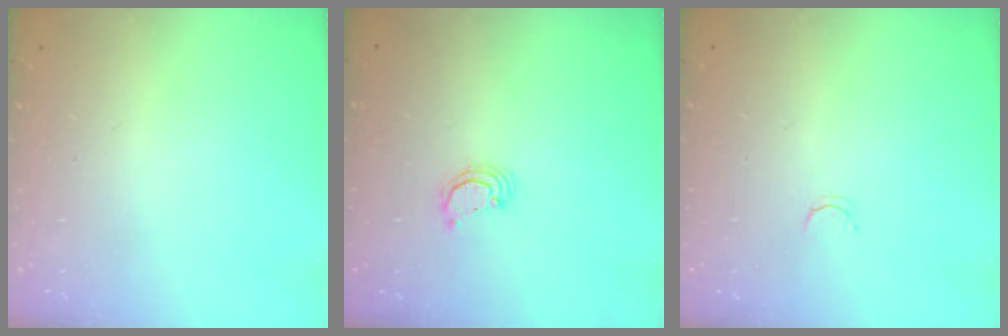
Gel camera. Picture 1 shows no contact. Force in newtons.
{"total": 2.2, "press": 2.2, "slide": 0.2}
{"total": 2.1, "press": 2.1, "slide": 0.4}